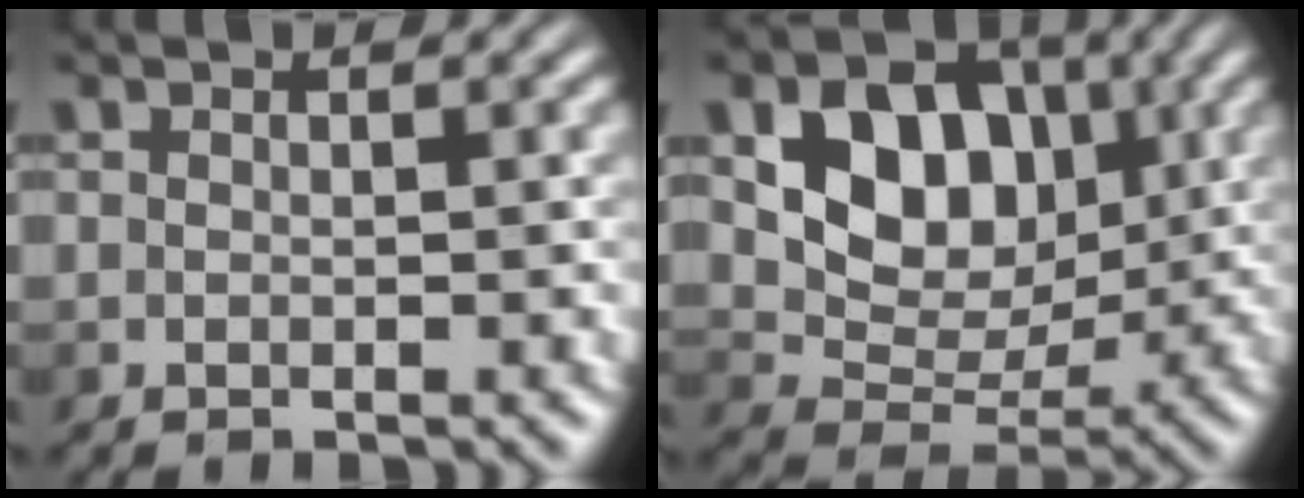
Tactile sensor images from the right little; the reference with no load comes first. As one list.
[{"total": 8.5, "force": [1.7, 6.4, 5.3], "torque": [-0.096, -0.008, 0.026]}]